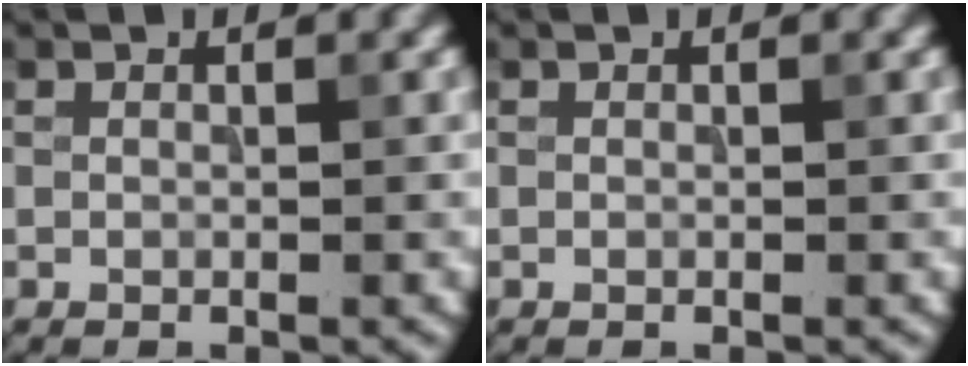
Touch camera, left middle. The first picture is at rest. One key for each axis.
{"total": 0.0}